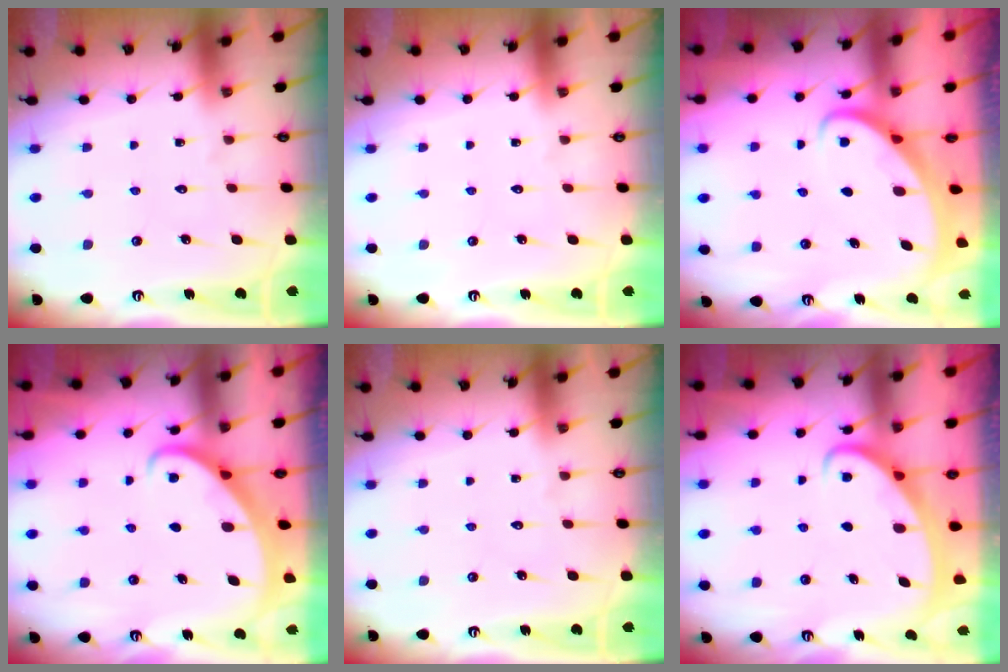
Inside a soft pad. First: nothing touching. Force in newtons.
{"total": 0.0}
{"total": 3.4, "press": 3.4, "slide": 0.4}
{"total": 2.2, "press": 2.2, "slide": 0.3}
{"total": 0.0}
{"total": 2.4, "press": 2.3, "slide": 0.5}